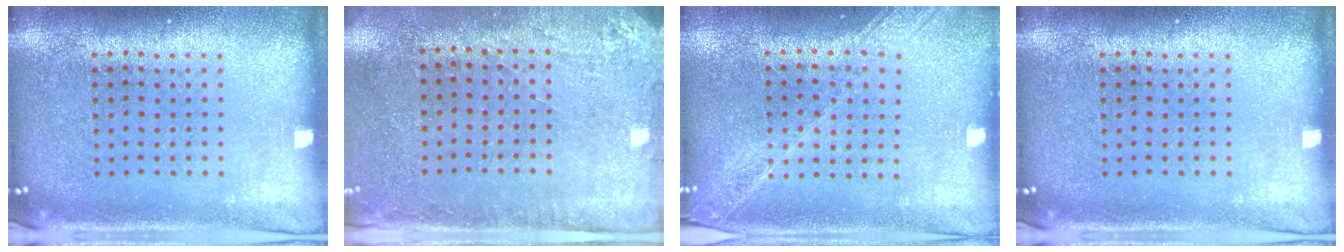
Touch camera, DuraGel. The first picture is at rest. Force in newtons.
{"total": 2.8, "press": 2.3, "slide": 1.6}
{"total": 1.7, "press": 1.5, "slide": 0.8}
{"total": 0.0}